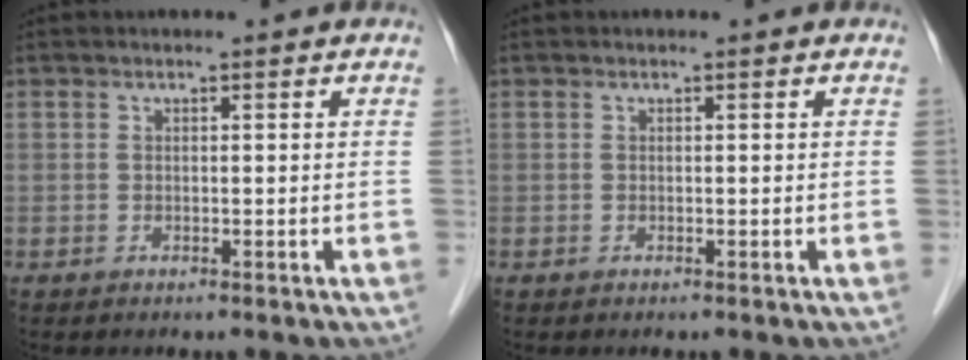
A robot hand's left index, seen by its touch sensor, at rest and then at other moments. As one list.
[{"total": 0.0}]